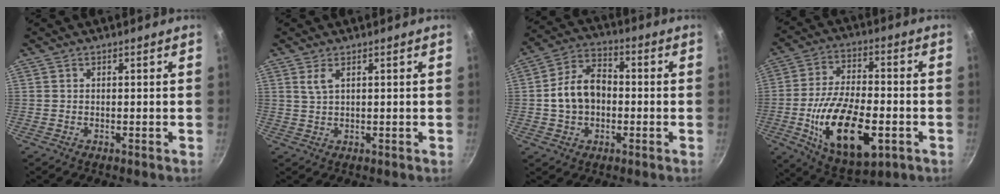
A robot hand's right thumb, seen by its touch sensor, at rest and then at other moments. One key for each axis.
{"total": 2.2, "fx": 1.1, "fy": 0.8, "fz": 1.8, "tx": -0.036, "ty": -0.006, "tz": 0.023}
{"total": 10.7, "fx": -0.7, "fy": 7.8, "fz": 7.4, "tx": -0.107, "ty": 0.032, "tz": -0.021}
{"total": 19.9, "fx": -5.4, "fy": 9.6, "fz": 16.5, "tx": -0.281, "ty": 0.014, "tz": -0.085}